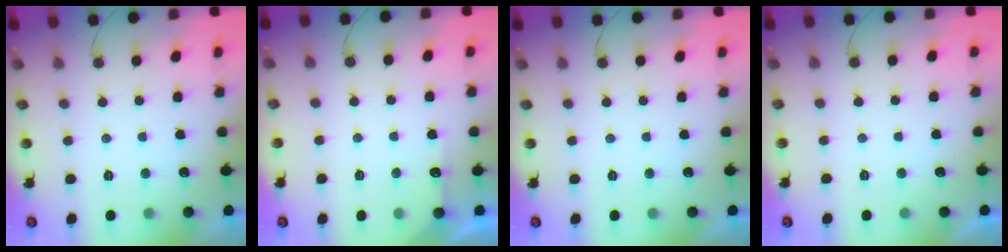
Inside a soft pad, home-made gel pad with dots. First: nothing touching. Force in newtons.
{"total": 4.9, "press": 4.9, "slide": 0.5}
{"total": 0.0}
{"total": 0.0}